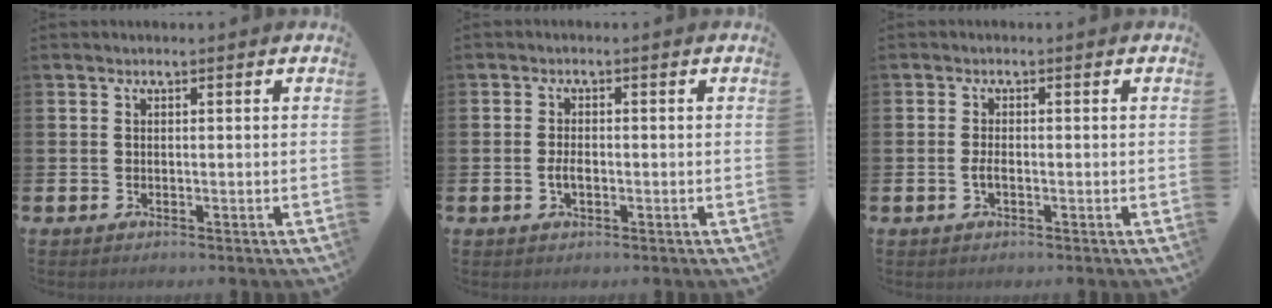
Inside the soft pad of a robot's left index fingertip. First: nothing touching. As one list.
[{"total": 2.1, "force": [-0.5, 1.1, 1.7], "torque": [-0.028, 0.000, -0.011]}, {"total": 1.3, "force": [-0.5, 0.4, 1.2], "torque": [-0.018, -0.001, -0.011]}]